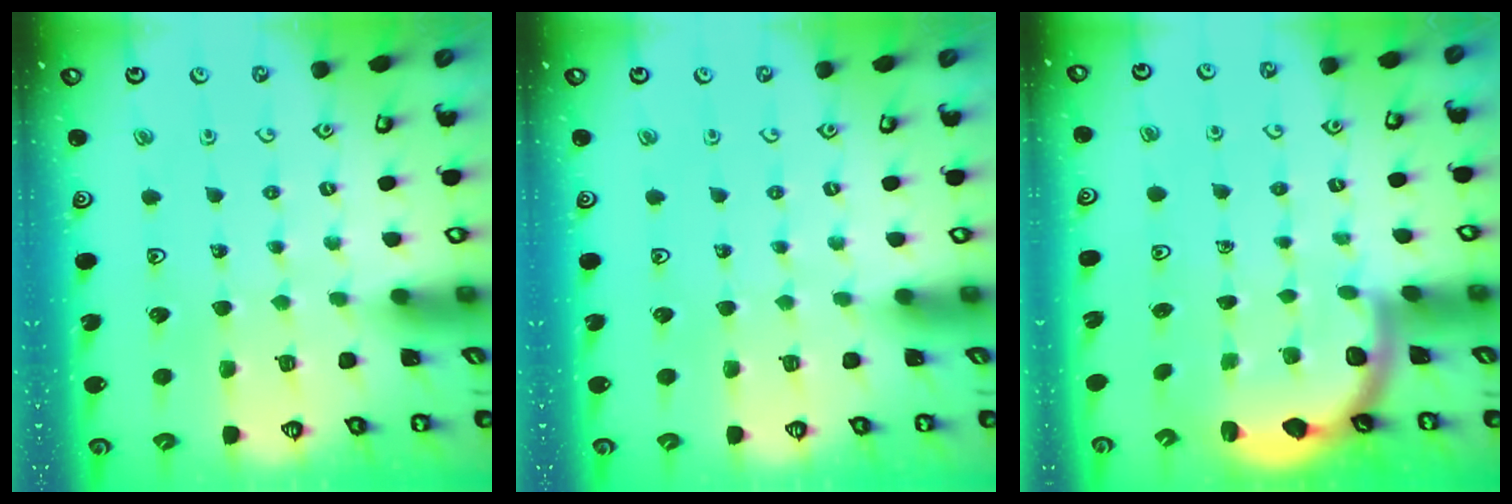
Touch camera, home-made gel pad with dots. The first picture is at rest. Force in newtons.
{"total": 0.0}
{"total": 2.6, "press": 2.5, "slide": 0.6}